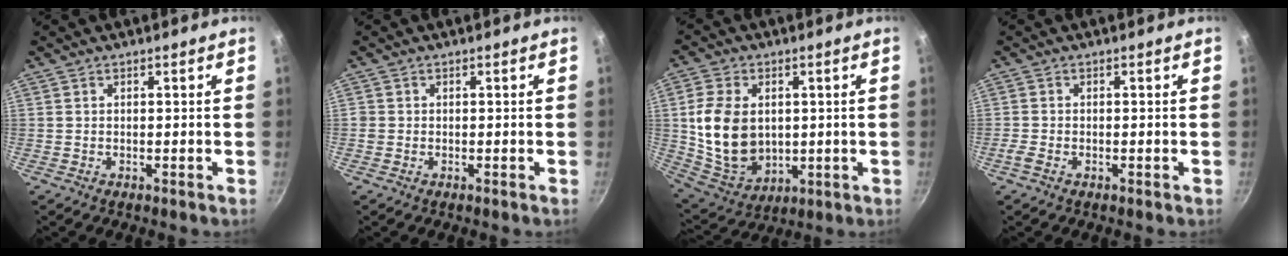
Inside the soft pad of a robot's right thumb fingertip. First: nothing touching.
{"total": 1.0, "force": [-0.2, 0.9, 0.2], "torque": [-0.004, 0.001, -0.005]}
{"total": 15.1, "force": [1.6, 11.0, 10.2], "torque": [-0.173, -0.017, 0.049]}
{"total": 1.7, "force": [-0.8, 0.9, 1.2], "torque": [-0.032, 0.003, -0.021]}